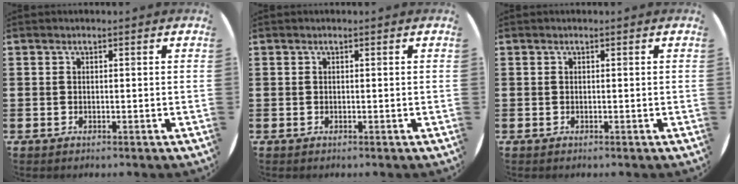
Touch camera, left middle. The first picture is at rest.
{"total": 0.0}
{"total": 0.0}